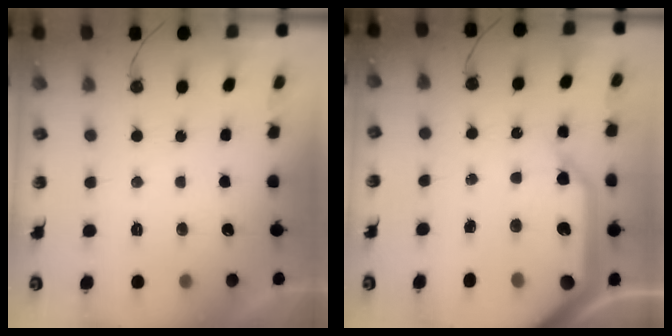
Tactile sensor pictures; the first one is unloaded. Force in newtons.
{"total": 21.5, "press": 21.3, "slide": 3.1}